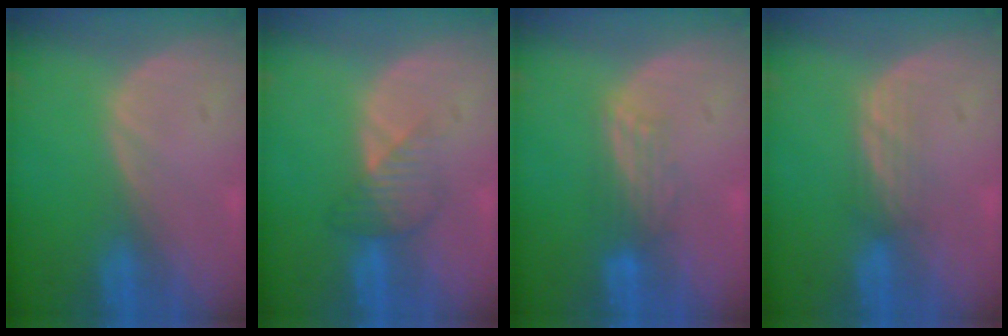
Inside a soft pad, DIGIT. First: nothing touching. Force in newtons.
{"total": 3.3, "press": 3.3, "slide": 0.2}
{"total": 2.8, "press": 2.7, "slide": 0.6}
{"total": 2.3, "press": 2.2, "slide": 0.6}